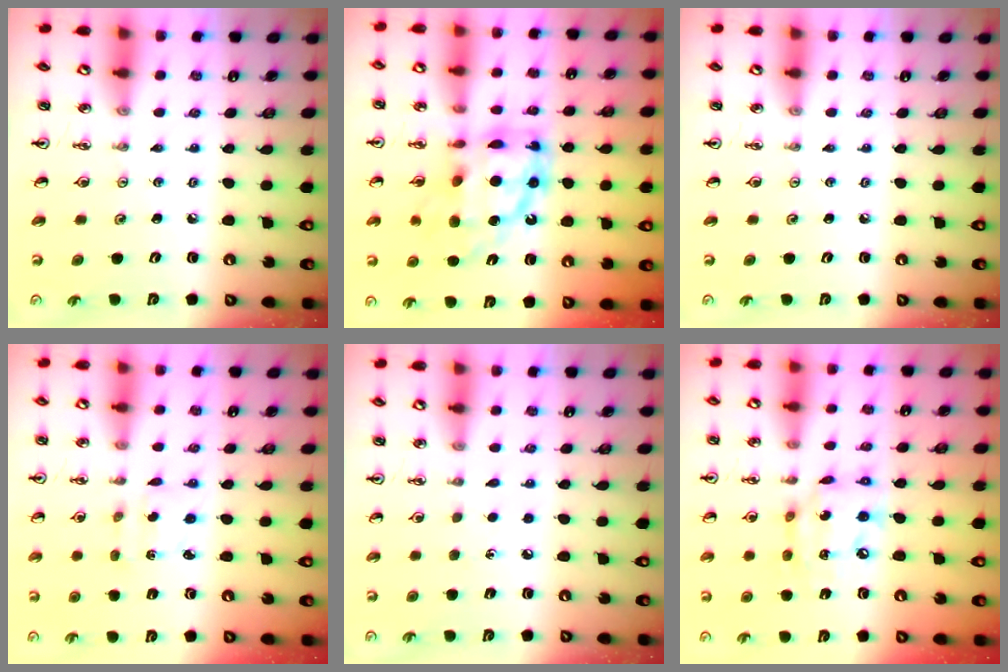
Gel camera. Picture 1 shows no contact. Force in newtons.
{"total": 14.5, "press": 14.5, "slide": 1.3}
{"total": 0.0}
{"total": 2.1, "press": 2.0, "slide": 0.7}
{"total": 3.9, "press": 3.9, "slide": 0.6}
{"total": 12.7, "press": 12.6, "slide": 1.6}